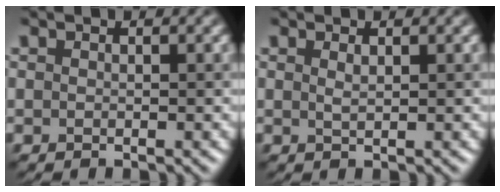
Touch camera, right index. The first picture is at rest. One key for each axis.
{"total": 0.8, "fx": 0.4, "fy": 0.2, "fz": 0.6, "tx": -0.012, "ty": -0.001, "tz": 0.008}